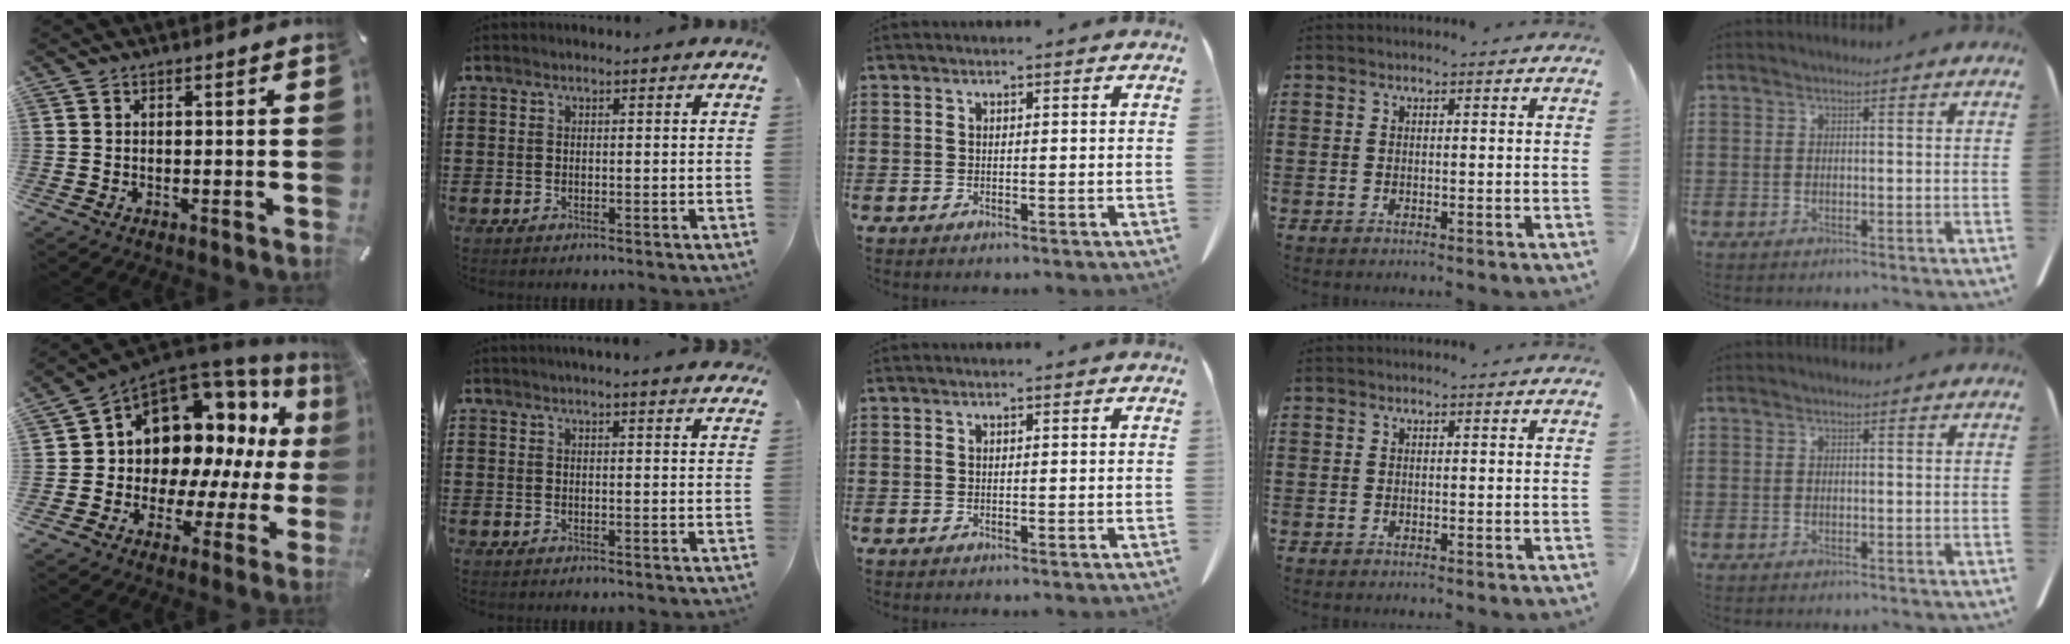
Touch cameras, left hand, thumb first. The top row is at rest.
{"thumb": {"total": 12.8, "force": [5.7, 9.7, 6.0], "torque": [-0.100, -0.063, 0.109]}, "index": {"total": 1.9, "force": [1.8, -0.2, 0.4], "torque": [-0.011, -0.001, 0.036]}}